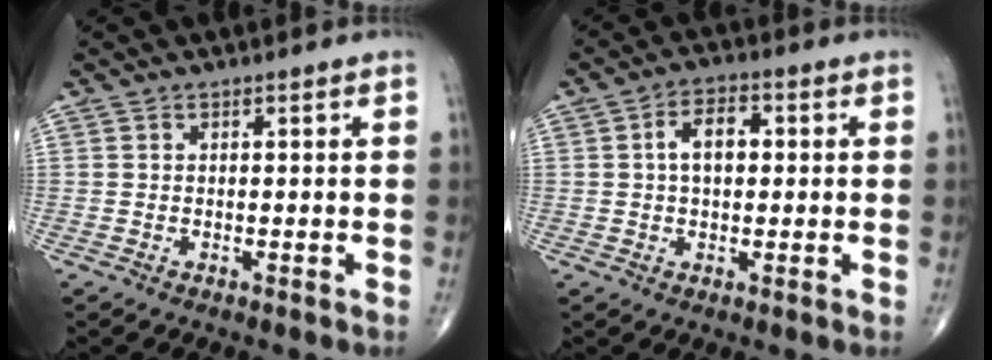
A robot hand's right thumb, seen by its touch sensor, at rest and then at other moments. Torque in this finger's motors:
{"motor_torque": [0.18, 1.94, 0.28, -0.31, 0.06]}